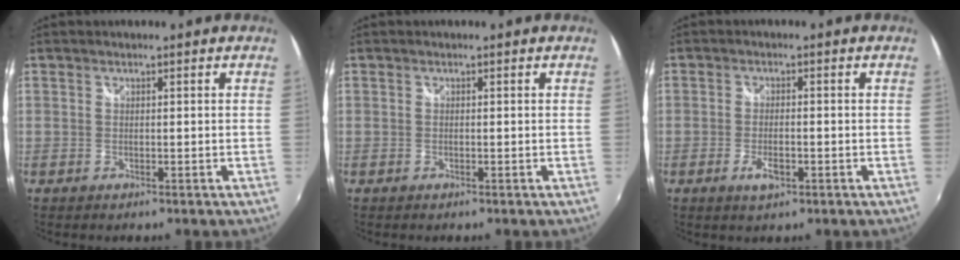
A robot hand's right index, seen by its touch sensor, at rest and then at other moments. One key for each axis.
{"total": 0.0}
{"total": 3.4, "fx": -1.6, "fy": 1.5, "fz": 2.7, "tx": -0.057, "ty": -0.006, "tz": -0.027}